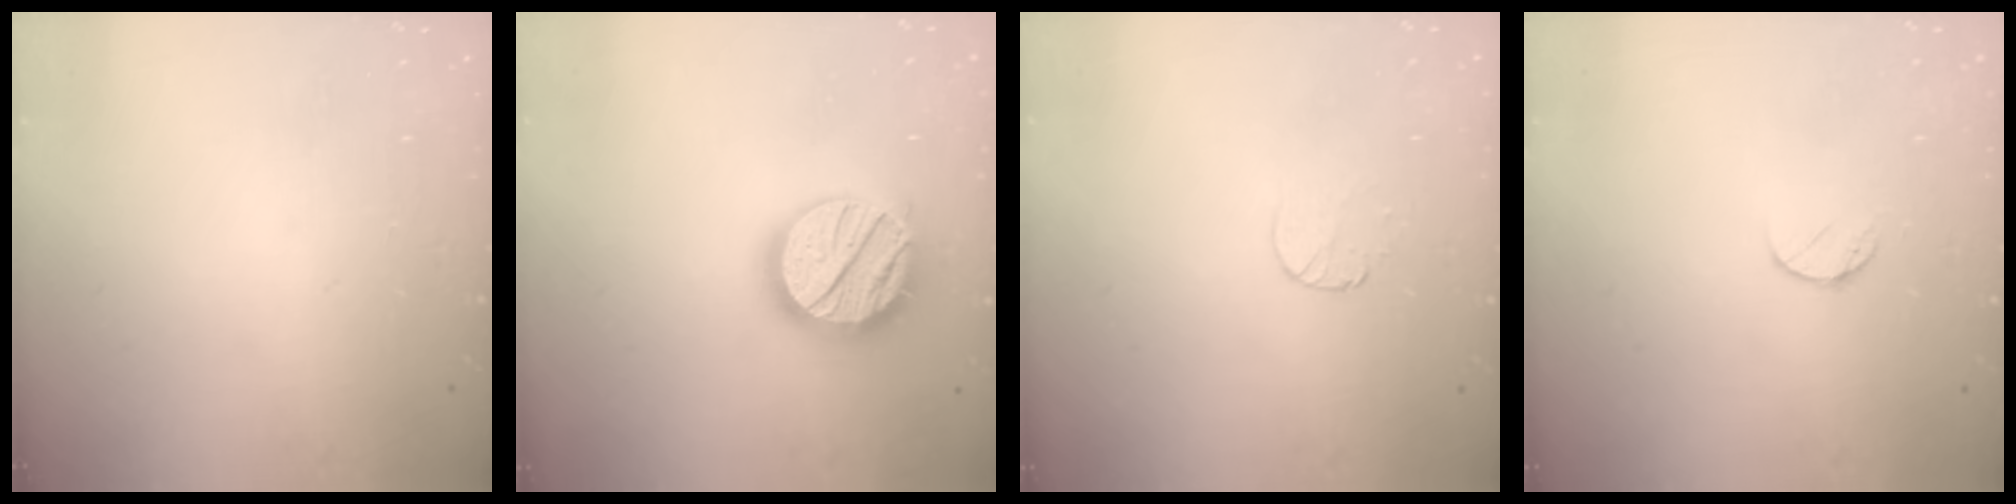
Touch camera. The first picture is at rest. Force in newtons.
{"total": 19.9, "press": 19.8, "slide": 1.7}
{"total": 5.5, "press": 5.5, "slide": 0.5}
{"total": 5.1, "press": 5.1, "slide": 0.5}